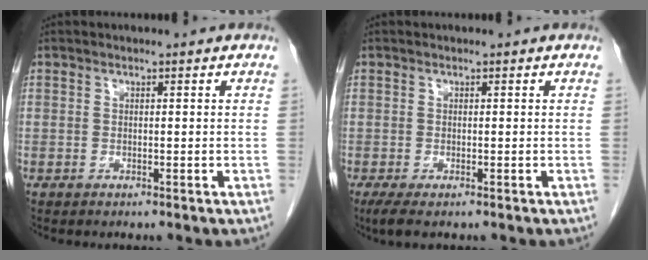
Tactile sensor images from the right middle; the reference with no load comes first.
{"total": 2.7, "force": [-1.7, 0.7, 1.9], "torque": [-0.035, -0.009, -0.027]}